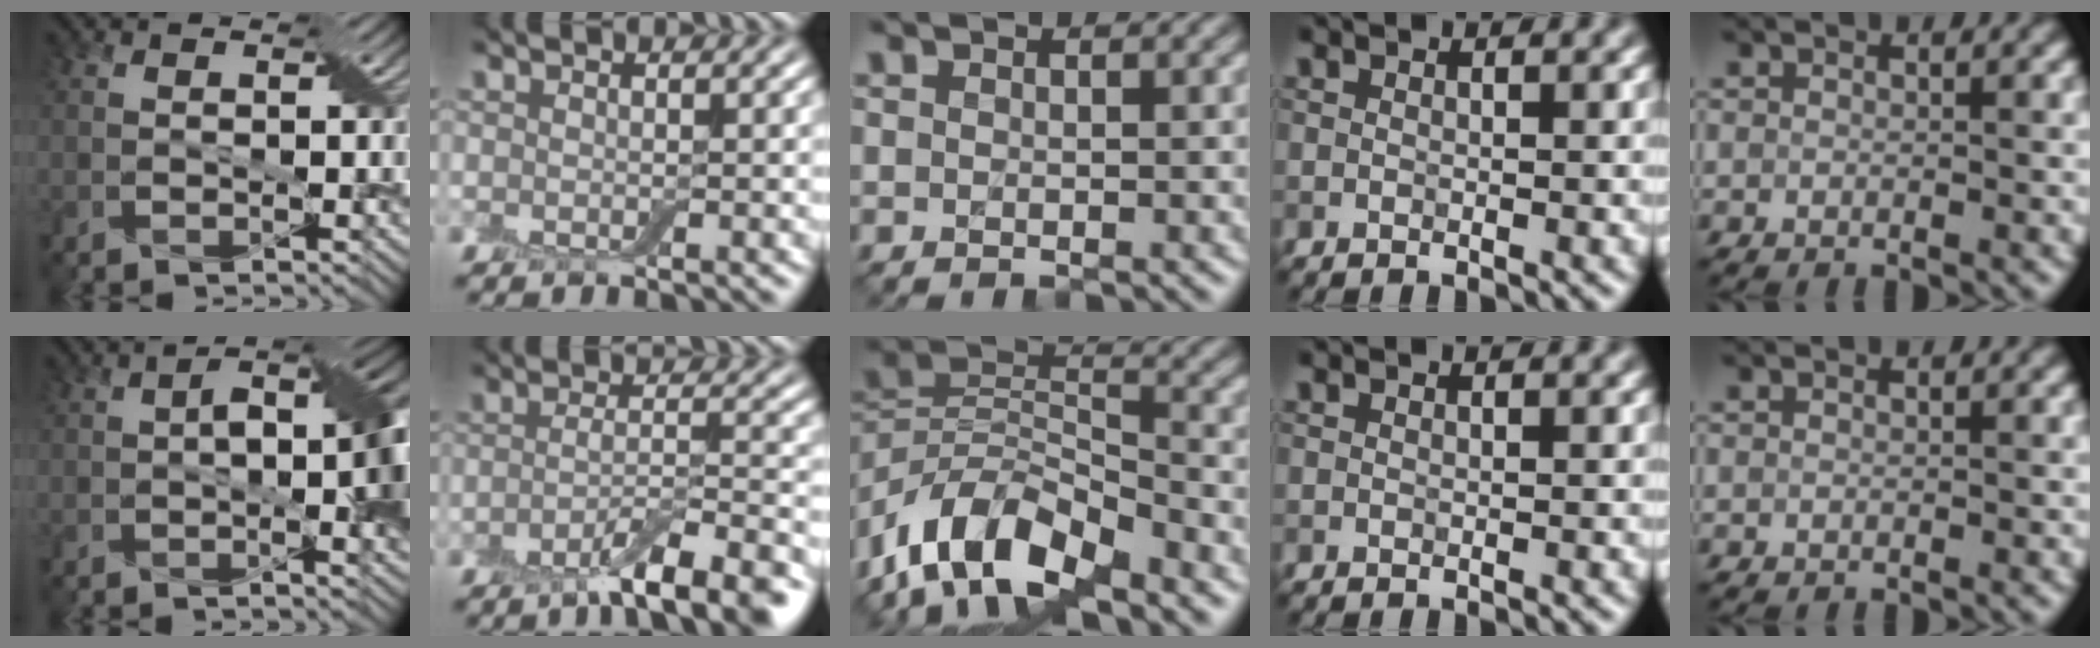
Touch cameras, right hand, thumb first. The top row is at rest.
{"thumb": {"total": 9.0, "force": [-0.1, 3.7, 8.2], "torque": [-0.122, 0.004, -0.002]}, "index": {"total": 6.6, "force": [-4.1, 1.5, 5.0], "torque": [-0.074, 0.006, -0.070]}, "middle": {"total": 10.0, "force": [-7.1, 4.0, 5.8], "torque": [-0.099, 0.002, -0.148]}}